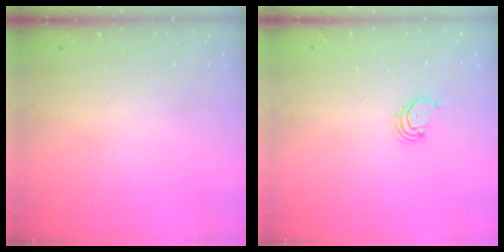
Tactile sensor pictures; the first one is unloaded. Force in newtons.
{"total": 1.7, "press": 1.6, "slide": 0.2}